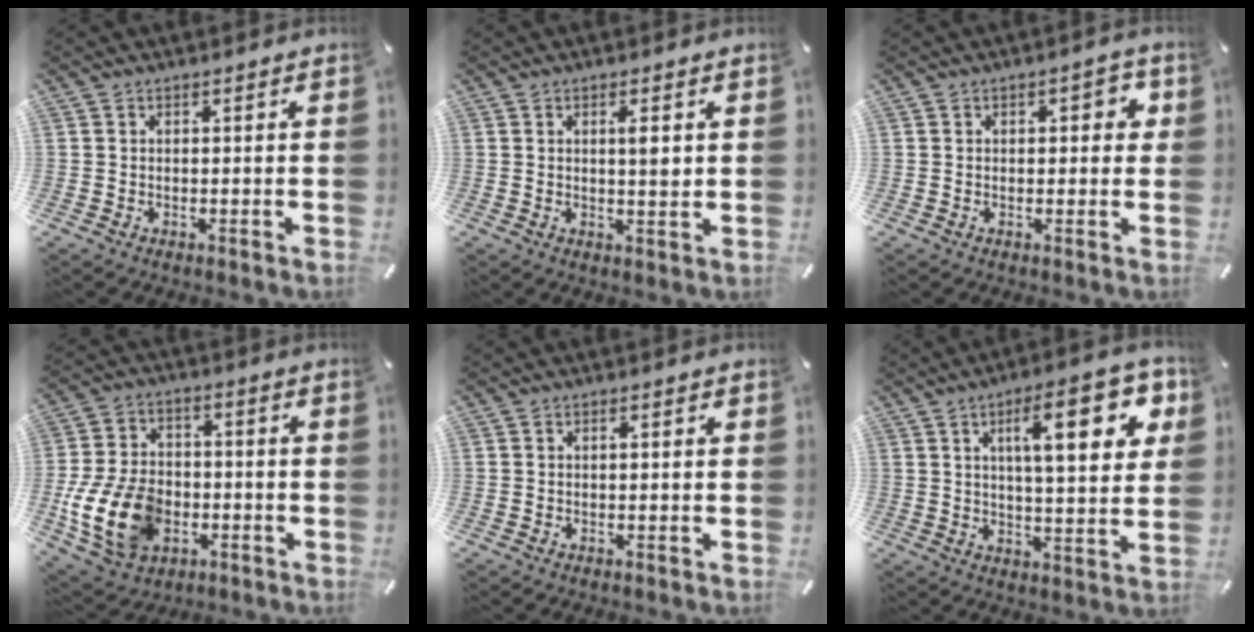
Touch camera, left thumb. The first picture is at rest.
{"total": 3.7, "force": [1.0, 0.9, 3.5], "torque": [-0.055, -0.004, 0.010]}
{"total": 3.5, "force": [0.5, 1.9, 2.9], "torque": [-0.033, 0.002, 0.001]}
{"total": 15.8, "force": [-4.5, 11.5, 9.8], "torque": [-0.202, 0.024, -0.079]}
{"total": 1.0, "force": [0.2, 0.3, 0.9], "torque": [-0.009, 0.000, -0.001]}
{"total": 17.8, "force": [6.7, 5.9, 15.4], "torque": [-0.224, -0.011, 0.096]}